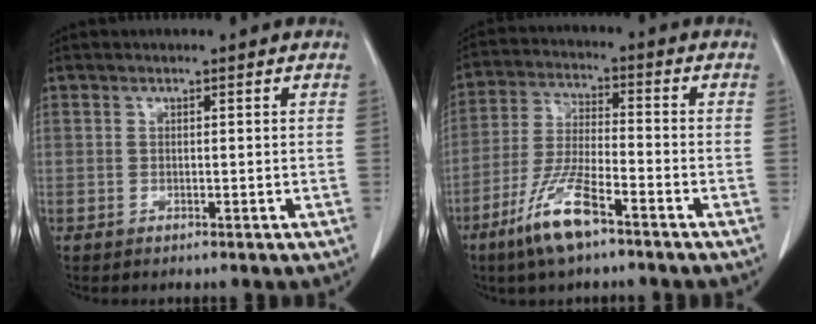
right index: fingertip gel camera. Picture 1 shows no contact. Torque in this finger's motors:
{"motor_torque": [1.06, -0.86, 0.23, 0.14]}